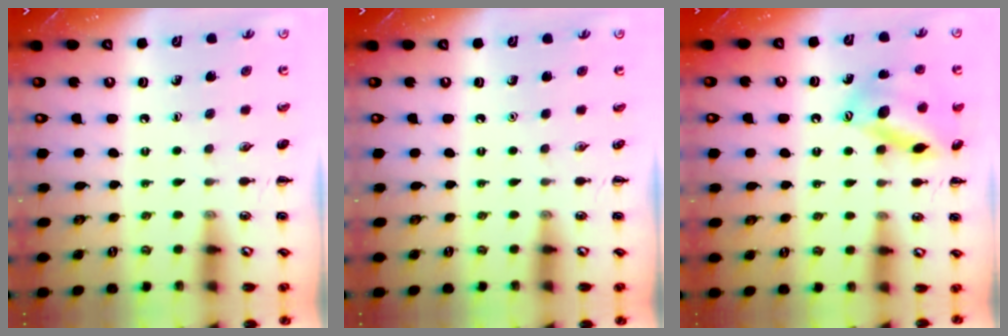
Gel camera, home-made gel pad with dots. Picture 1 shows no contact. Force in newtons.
{"total": 0.0}
{"total": 16.1, "press": 16.0, "slide": 1.9}